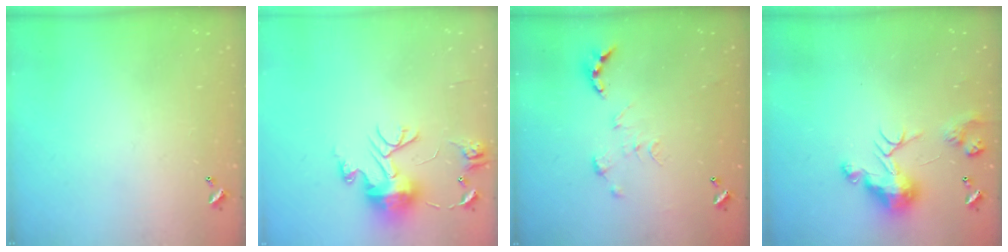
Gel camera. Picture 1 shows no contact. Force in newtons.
{"total": 10.8, "press": 10.8, "slide": 1.2}
{"total": 0.0}
{"total": 8.7, "press": 8.6, "slide": 0.2}